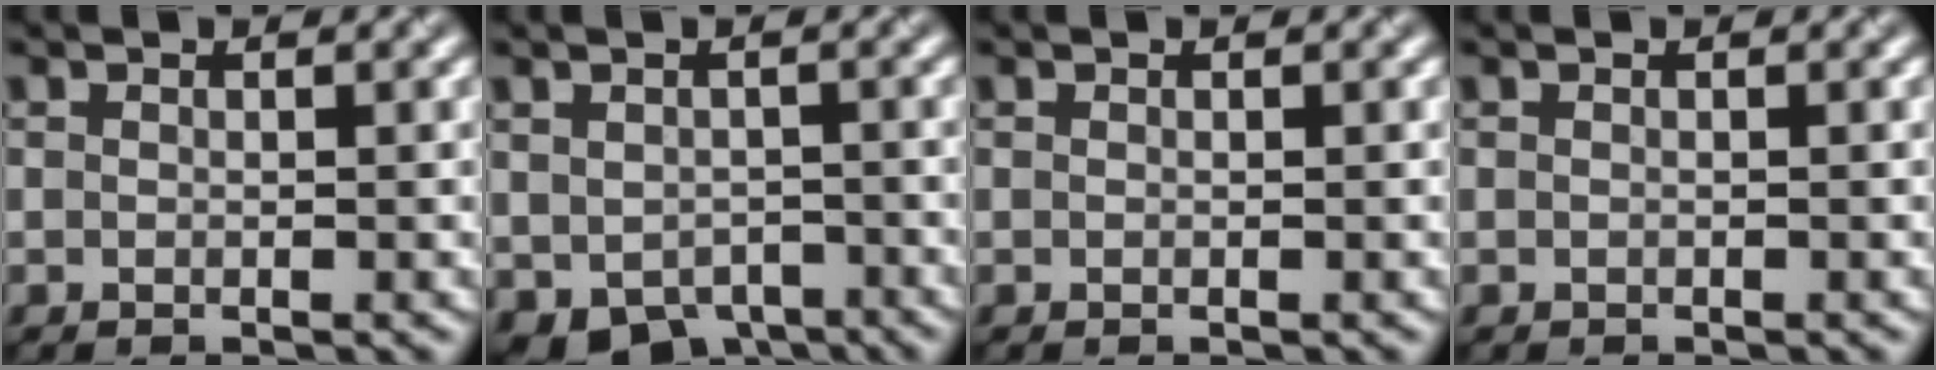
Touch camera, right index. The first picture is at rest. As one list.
[{"total": 4.9, "force": [-2.5, 3.2, 2.7], "torque": [-0.043, -0.021, -0.032]}, {"total": 0.0}, {"total": 0.0}]